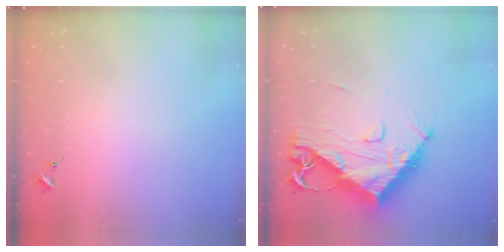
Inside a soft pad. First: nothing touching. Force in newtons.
{"total": 15.8, "press": 15.7, "slide": 1.7}